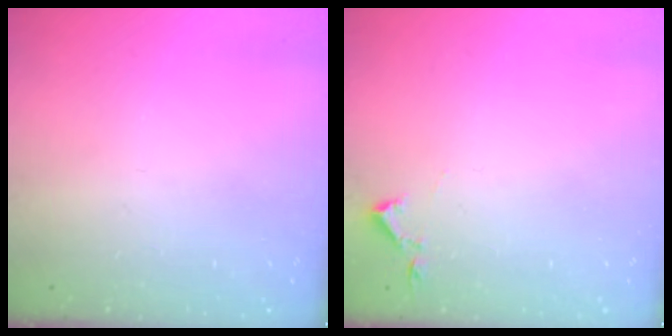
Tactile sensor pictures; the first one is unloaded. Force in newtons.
{"total": 2.9, "press": 2.9, "slide": 0.5}